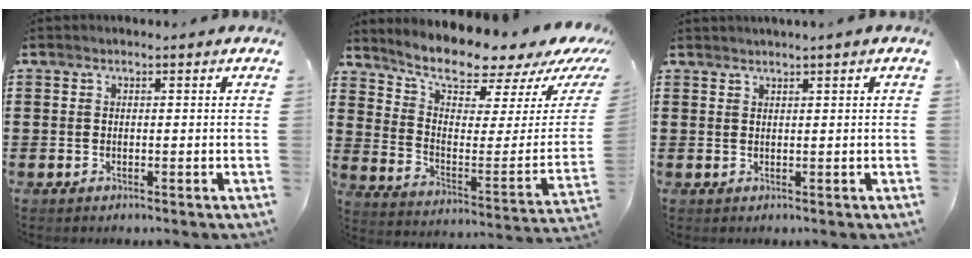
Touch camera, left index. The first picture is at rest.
{"total": 7.1, "force": [6.4, 1.4, 2.8], "torque": [-0.067, -0.066, 0.103]}
{"total": 1.0, "force": [0.8, -0.4, 0.4], "torque": [-0.007, -0.002, 0.016]}